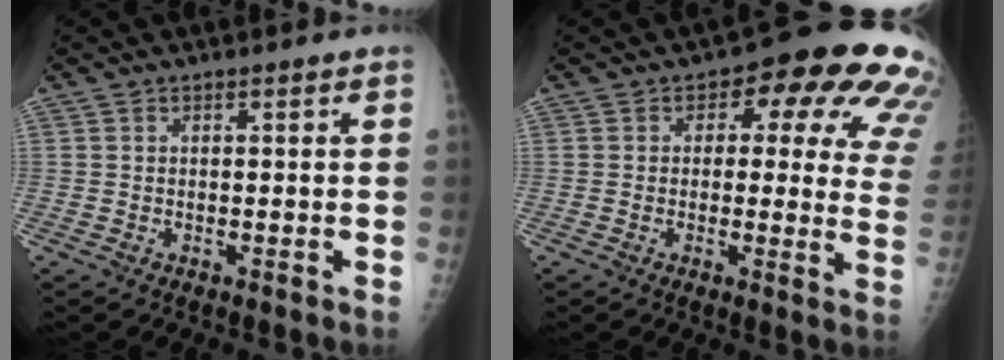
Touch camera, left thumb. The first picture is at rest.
{"total": 17.7, "force": [7.4, 9.1, 13.2], "torque": [-0.098, -0.013, 0.067]}